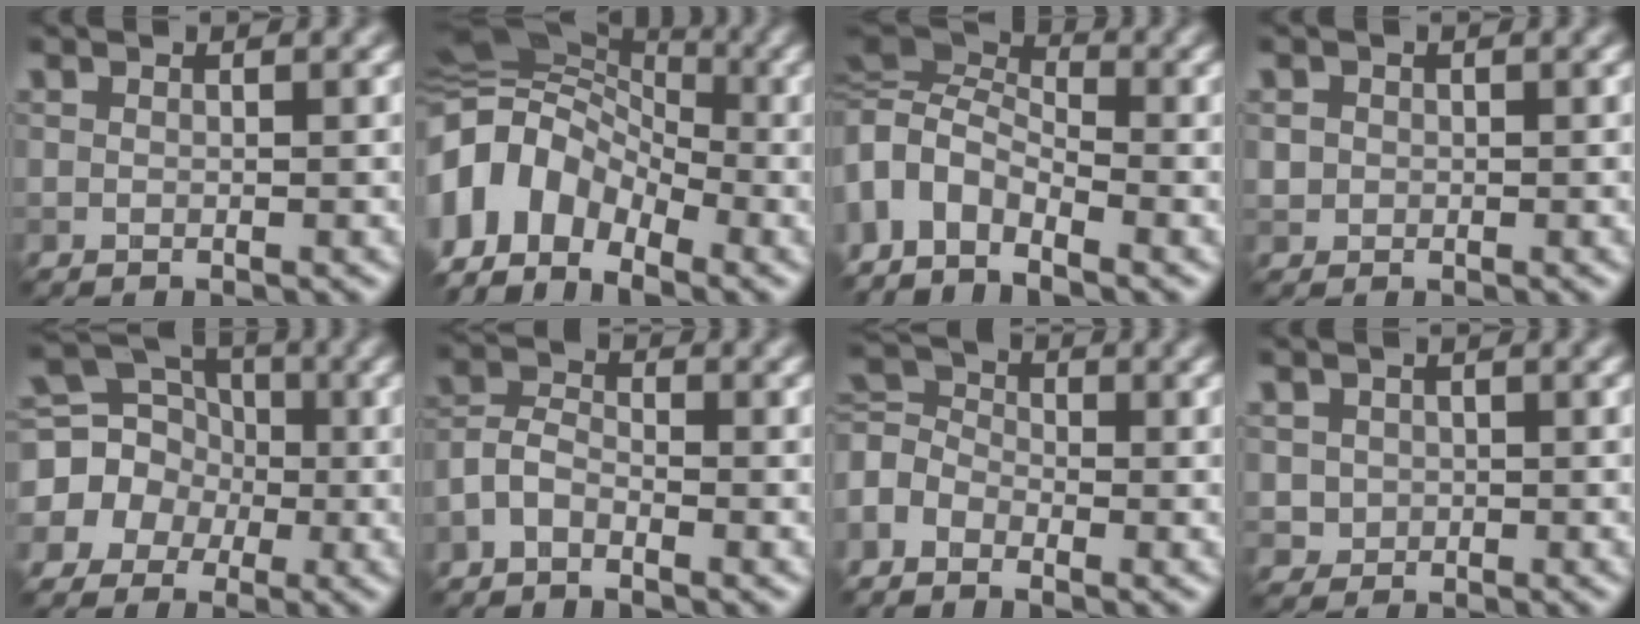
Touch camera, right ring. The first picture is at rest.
{"total": 8.8, "force": [-3.4, 6.4, 5.0], "torque": [-0.095, 0.010, -0.080]}
{"total": 6.3, "force": [-2.3, 3.8, 4.4], "torque": [-0.093, 0.004, -0.062]}
{"total": 1.0, "force": [-0.1, 1.0, 0.2], "torque": [0.006, -0.005, 0.002]}
{"total": 8.5, "force": [-0.4, 7.9, 3.2], "torque": [-0.070, 0.032, -0.044]}
{"total": 2.5, "force": [-1.8, 1.1, 1.4], "torque": [-0.028, 0.007, -0.047]}
{"total": 3.9, "force": [-2.1, 2.7, 1.9], "torque": [-0.043, 0.008, -0.060]}
{"total": 1.4, "force": [0.0, 1.4, 0.2], "torque": [0.003, -0.006, 0.002]}